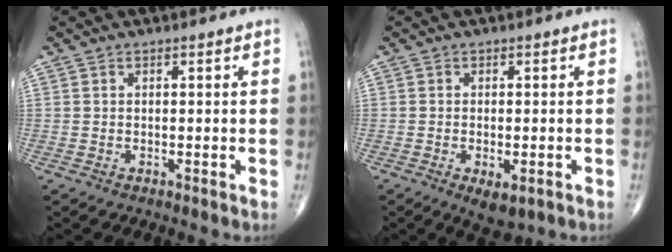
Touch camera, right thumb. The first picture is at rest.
{"total": 4.6, "force": [-1.8, 2.0, 3.7], "torque": [-0.055, -0.004, -0.020]}